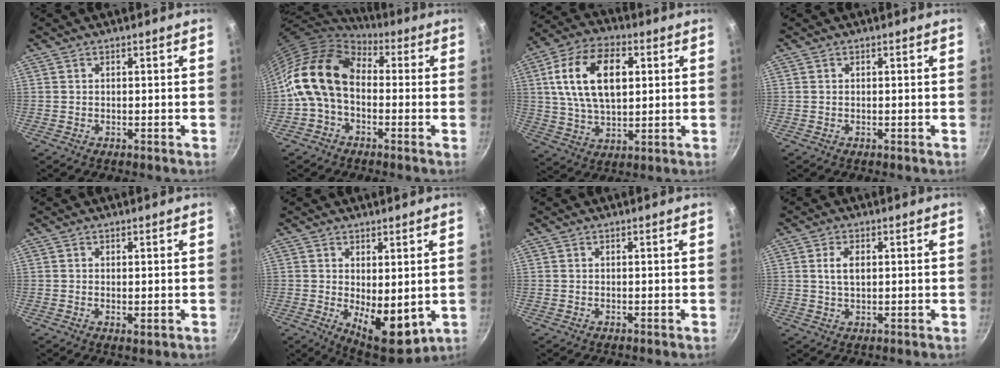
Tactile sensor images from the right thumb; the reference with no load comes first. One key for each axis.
{"total": 15.0, "fx": -0.1, "fy": 10.4, "fz": 10.8, "tx": -0.178, "ty": 0.033, "tz": -0.021}
{"total": 17.2, "fx": 3.9, "fy": 10.1, "fz": 13.4, "tx": -0.228, "ty": 0.004, "tz": 0.066}
{"total": 0.0}
{"total": 1.3, "fx": 0.0, "fy": 0.6, "fz": 1.2, "tx": -0.020, "ty": -0.005, "tz": 0.000}
{"total": 9.9, "fx": -0.2, "fy": 4.8, "fz": 8.7, "tx": -0.102, "ty": -0.024, "tz": 0.011}
{"total": 0.0}
{"total": 3.8, "fx": 0.7, "fy": 2.2, "fz": 3.0, "tx": -0.048, "ty": 0.002, "tz": 0.015}